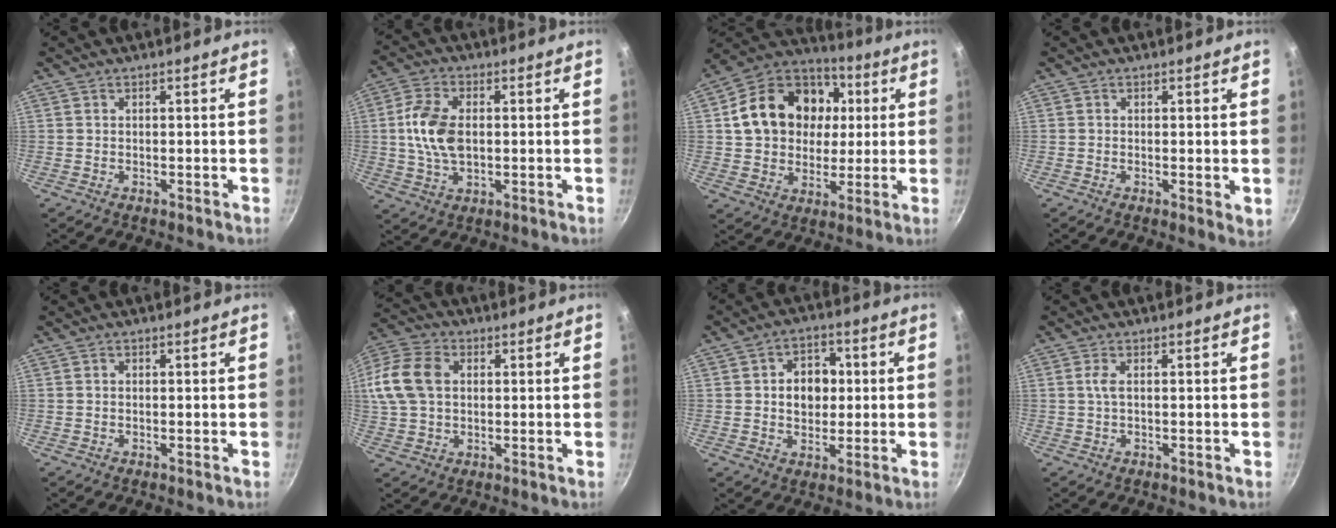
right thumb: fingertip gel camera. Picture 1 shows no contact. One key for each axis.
{"total": 9.7, "fx": 0.3, "fy": 5.8, "fz": 7.8, "tx": -0.148, "ty": 0.011, "tz": 0.001}
{"total": 20.5, "fx": 3.7, "fy": 16.3, "fz": 11.9, "tx": -0.186, "ty": 0.025, "tz": 0.059}
{"total": 2.1, "fx": 0.1, "fy": 0.9, "fz": 1.9, "tx": -0.025, "ty": -0.007, "tz": -0.001}
{"total": 0.0}
{"total": 18.3, "fx": 3.4, "fy": 13.7, "fz": 11.6, "tx": -0.271, "ty": 0.035, "tz": 0.054}
{"total": 8.1, "fx": 0.8, "fy": 6.3, "fz": 4.9, "tx": -0.037, "ty": 0.007, "tz": 0.008}
{"total": 1.6, "fx": 0.0, "fy": 0.3, "fz": 1.6, "tx": -0.041, "ty": 0.002, "tz": 0.001}